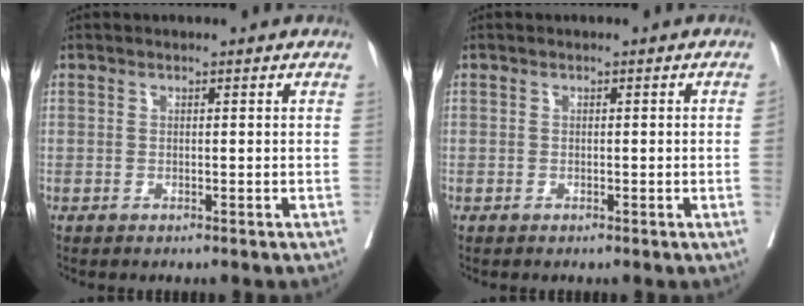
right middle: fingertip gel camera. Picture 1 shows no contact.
{"total": 0.5, "force": [0.0, 0.2, 0.5], "torque": [-0.017, 0.002, 0.004]}